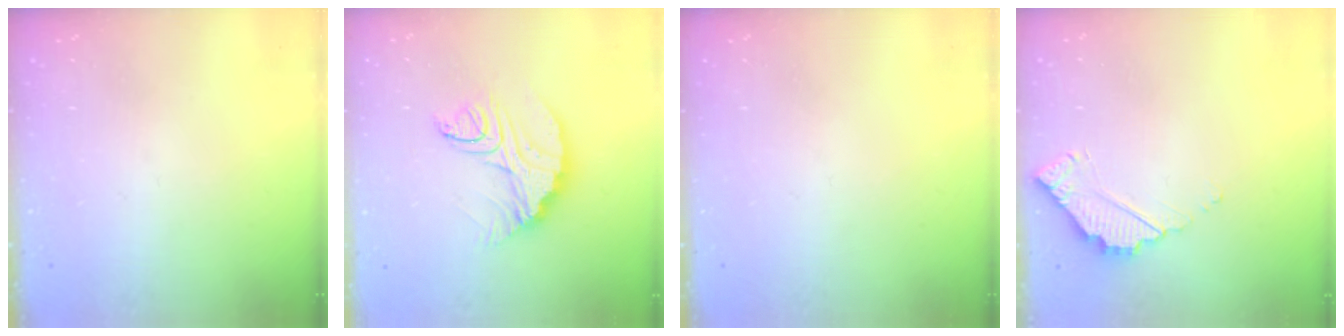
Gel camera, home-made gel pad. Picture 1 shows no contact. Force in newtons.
{"total": 11.7, "press": 11.7, "slide": 0.8}
{"total": 0.0}
{"total": 5.0, "press": 5.0, "slide": 0.4}